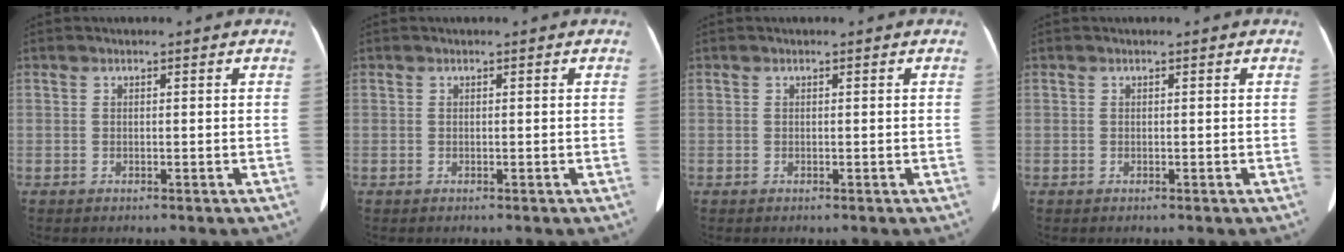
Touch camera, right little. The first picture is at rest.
{"total": 0.0}
{"total": 0.0}
{"total": 0.0}